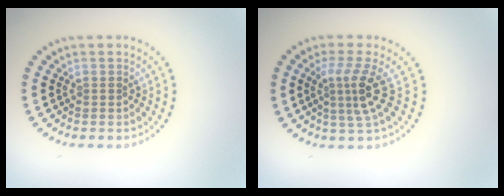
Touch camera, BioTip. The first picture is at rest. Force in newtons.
{"total": 3.5, "press": 2.4, "slide": 2.5}